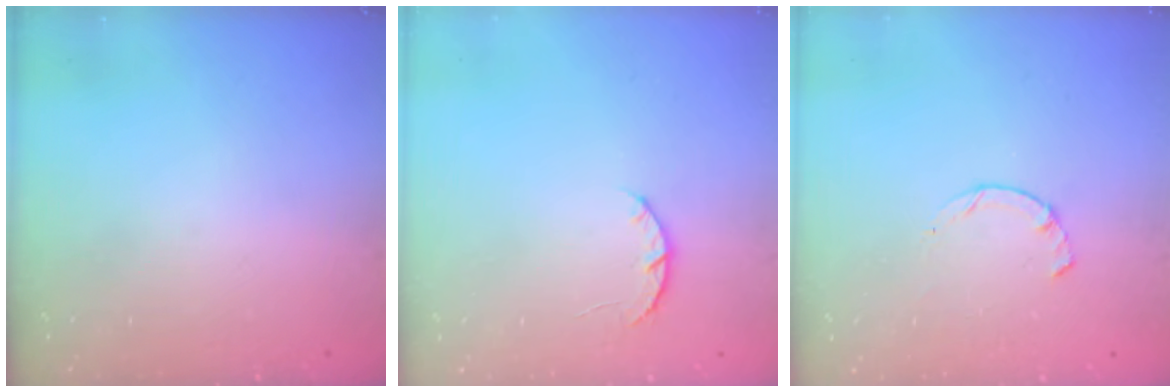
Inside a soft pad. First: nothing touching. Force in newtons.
{"total": 3.4, "press": 3.4, "slide": 0.6}
{"total": 1.7, "press": 1.6, "slide": 0.4}